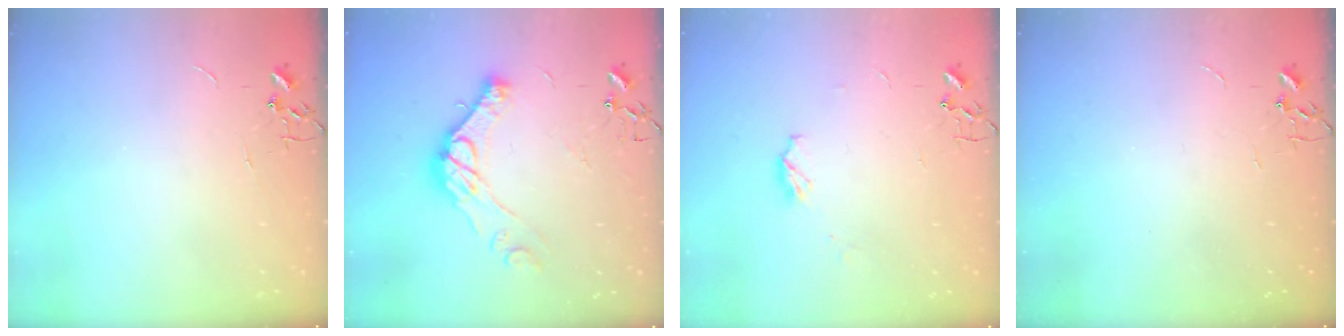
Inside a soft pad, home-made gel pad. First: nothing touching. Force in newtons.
{"total": 14.4, "press": 14.3, "slide": 1.1}
{"total": 5.6, "press": 5.5, "slide": 0.4}
{"total": 0.0}